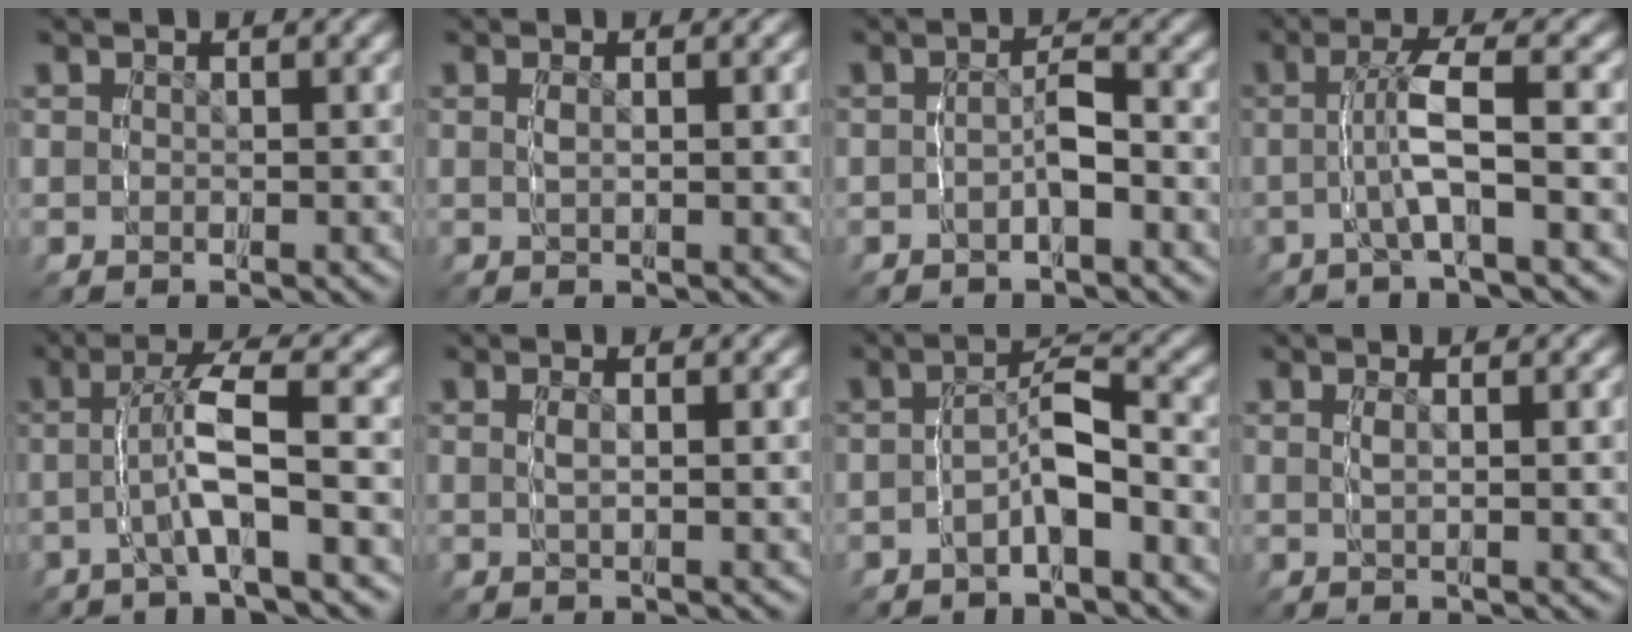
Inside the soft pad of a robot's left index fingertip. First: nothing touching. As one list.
[{"total": 2.0, "force": [0.6, 0.0, 1.9], "torque": [-0.032, 0.002, 0.011]}, {"total": 2.1, "force": [-1.2, 0.6, 1.6], "torque": [-0.029, -0.001, -0.018]}, {"total": 3.8, "force": [0.0, 0.1, 3.8], "torque": [-0.074, 0.012, -0.005]}, {"total": 4.2, "force": [0.1, 0.3, 4.2], "torque": [-0.080, 0.012, -0.004]}, {"total": 1.6, "force": [0.4, -0.1, 1.6], "torque": [-0.033, 0.000, 0.007]}, {"total": 3.5, "force": [-1.9, 1.1, 2.7], "torque": [-0.045, 0.001, -0.031]}, {"total": 2.0, "force": [0.6, -0.1, 1.9], "torque": [-0.033, 0.001, 0.011]}]